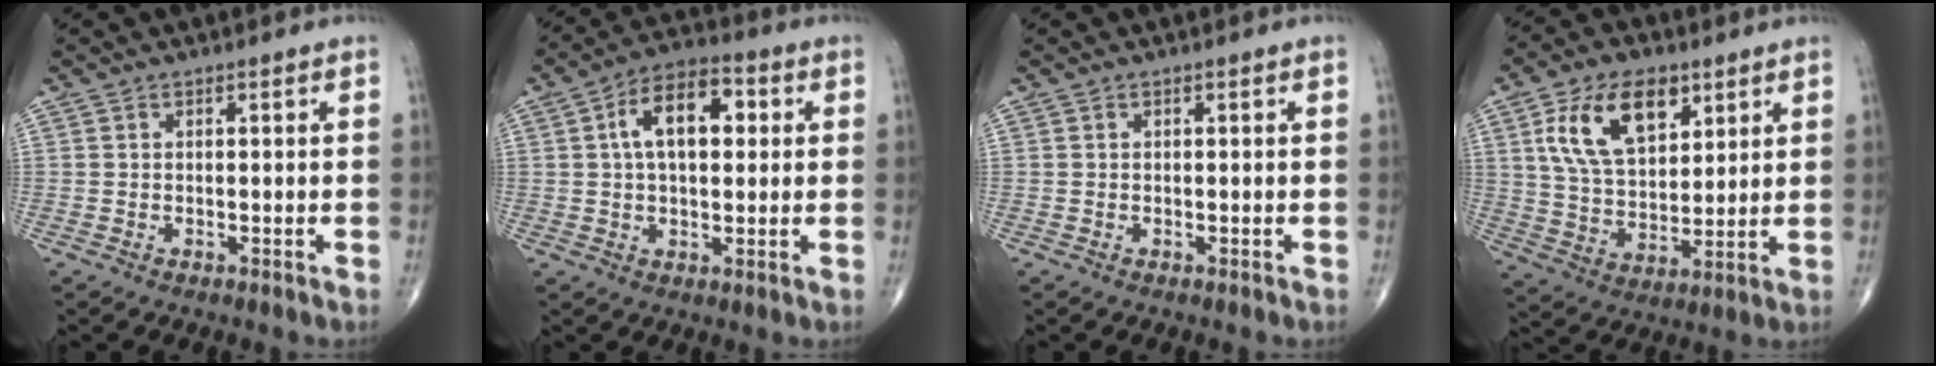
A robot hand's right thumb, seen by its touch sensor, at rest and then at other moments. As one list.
[{"total": 11.8, "force": [2.4, 6.6, 9.5], "torque": [-0.139, 0.021, 0.031]}, {"total": 0.0}, {"total": 15.6, "force": [6.7, 8.9, 10.9], "torque": [-0.169, -0.021, 0.130]}]